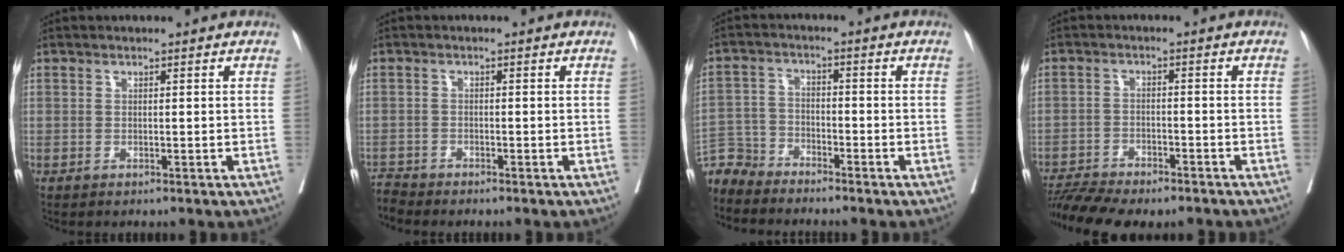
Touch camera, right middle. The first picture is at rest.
{"total": 2.1, "force": [-2.0, -0.3, -0.5], "torque": [0.011, -0.013, -0.039]}
{"total": 5.8, "force": [-5.7, 0.9, -0.9], "torque": [0.019, 0.003, -0.115]}
{"total": 10.7, "force": [-9.6, 2.1, 4.4], "torque": [-0.071, 0.008, -0.146]}